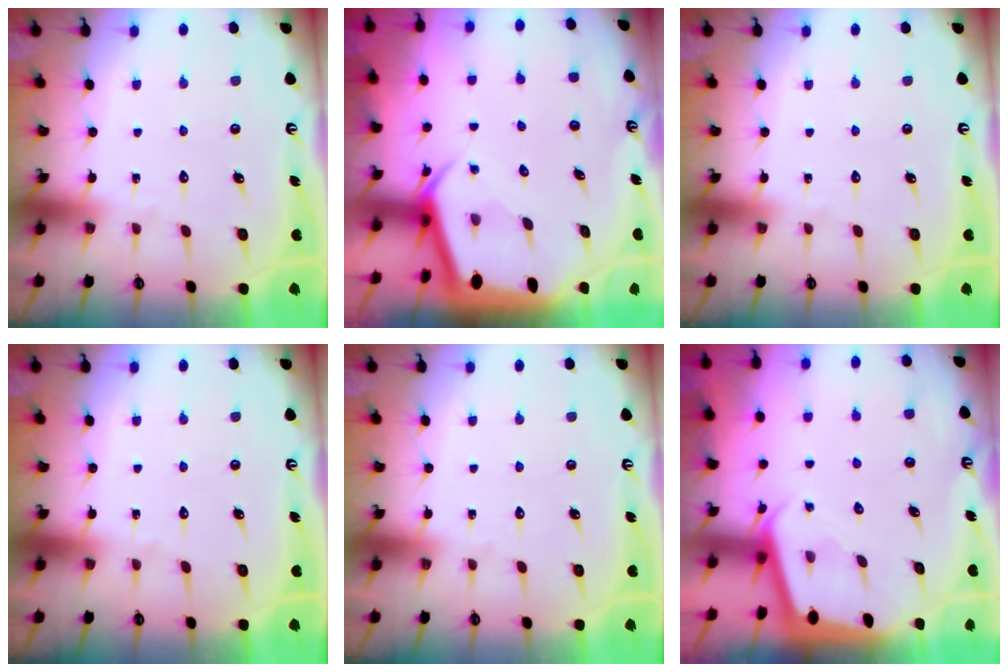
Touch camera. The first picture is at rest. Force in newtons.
{"total": 4.0, "press": 4.0, "slide": 0.3}
{"total": 0.0}
{"total": 0.0}
{"total": 0.0}
{"total": 1.9, "press": 1.9, "slide": 0.0}